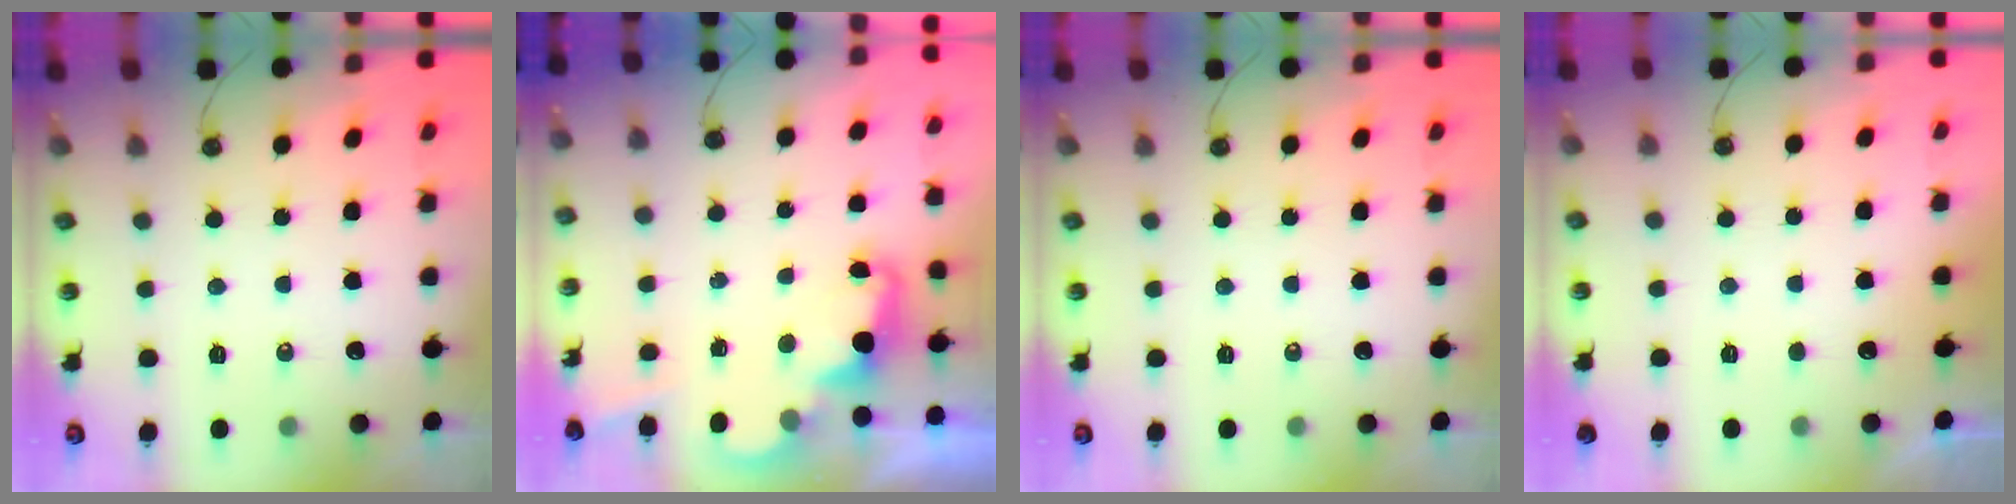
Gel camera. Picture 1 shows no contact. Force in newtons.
{"total": 2.4, "press": 2.3, "slide": 0.6}
{"total": 0.0}
{"total": 0.0}